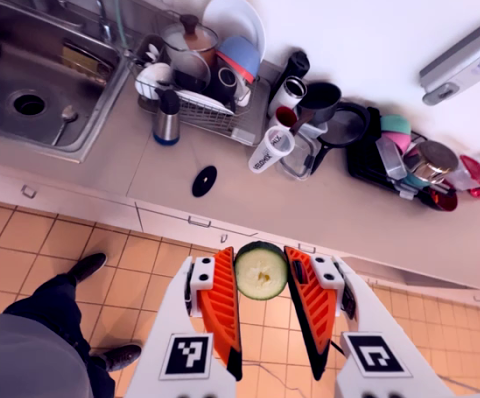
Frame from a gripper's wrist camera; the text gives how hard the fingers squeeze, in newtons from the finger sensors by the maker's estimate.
{"total": 7.4, "left": 7.4, "right": 7.4}